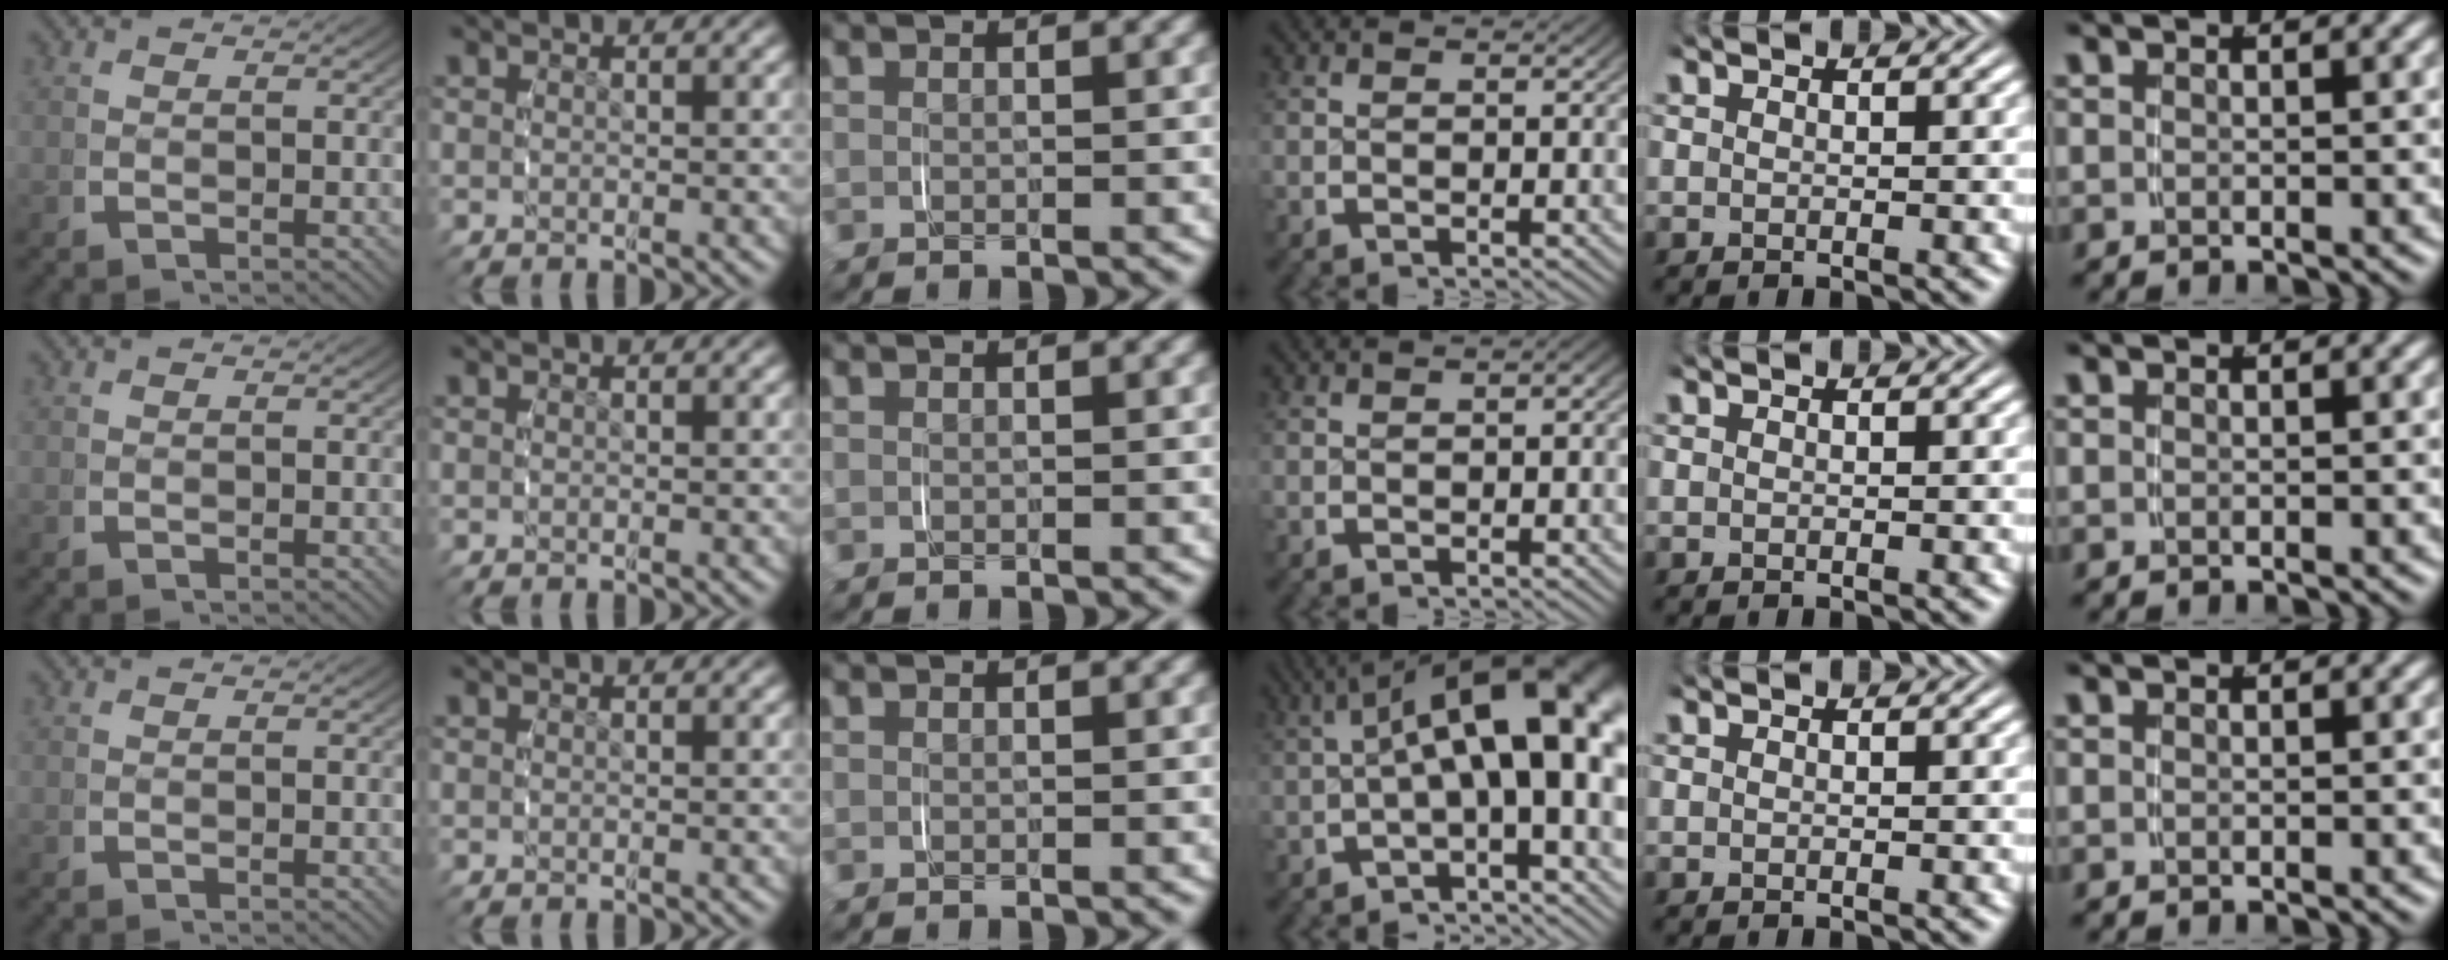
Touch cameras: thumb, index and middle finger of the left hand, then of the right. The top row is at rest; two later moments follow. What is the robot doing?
{"motion": "grasp_and_lifting", "object": "measuring cup"}